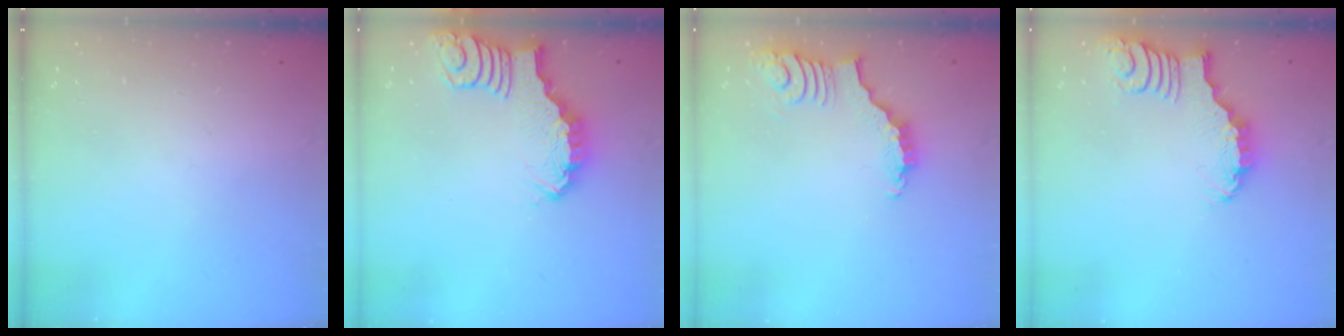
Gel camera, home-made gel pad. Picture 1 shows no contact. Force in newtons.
{"total": 2.3, "press": 2.3, "slide": 0.3}
{"total": 3.9, "press": 3.8, "slide": 0.7}
{"total": 2.2, "press": 2.2, "slide": 0.4}